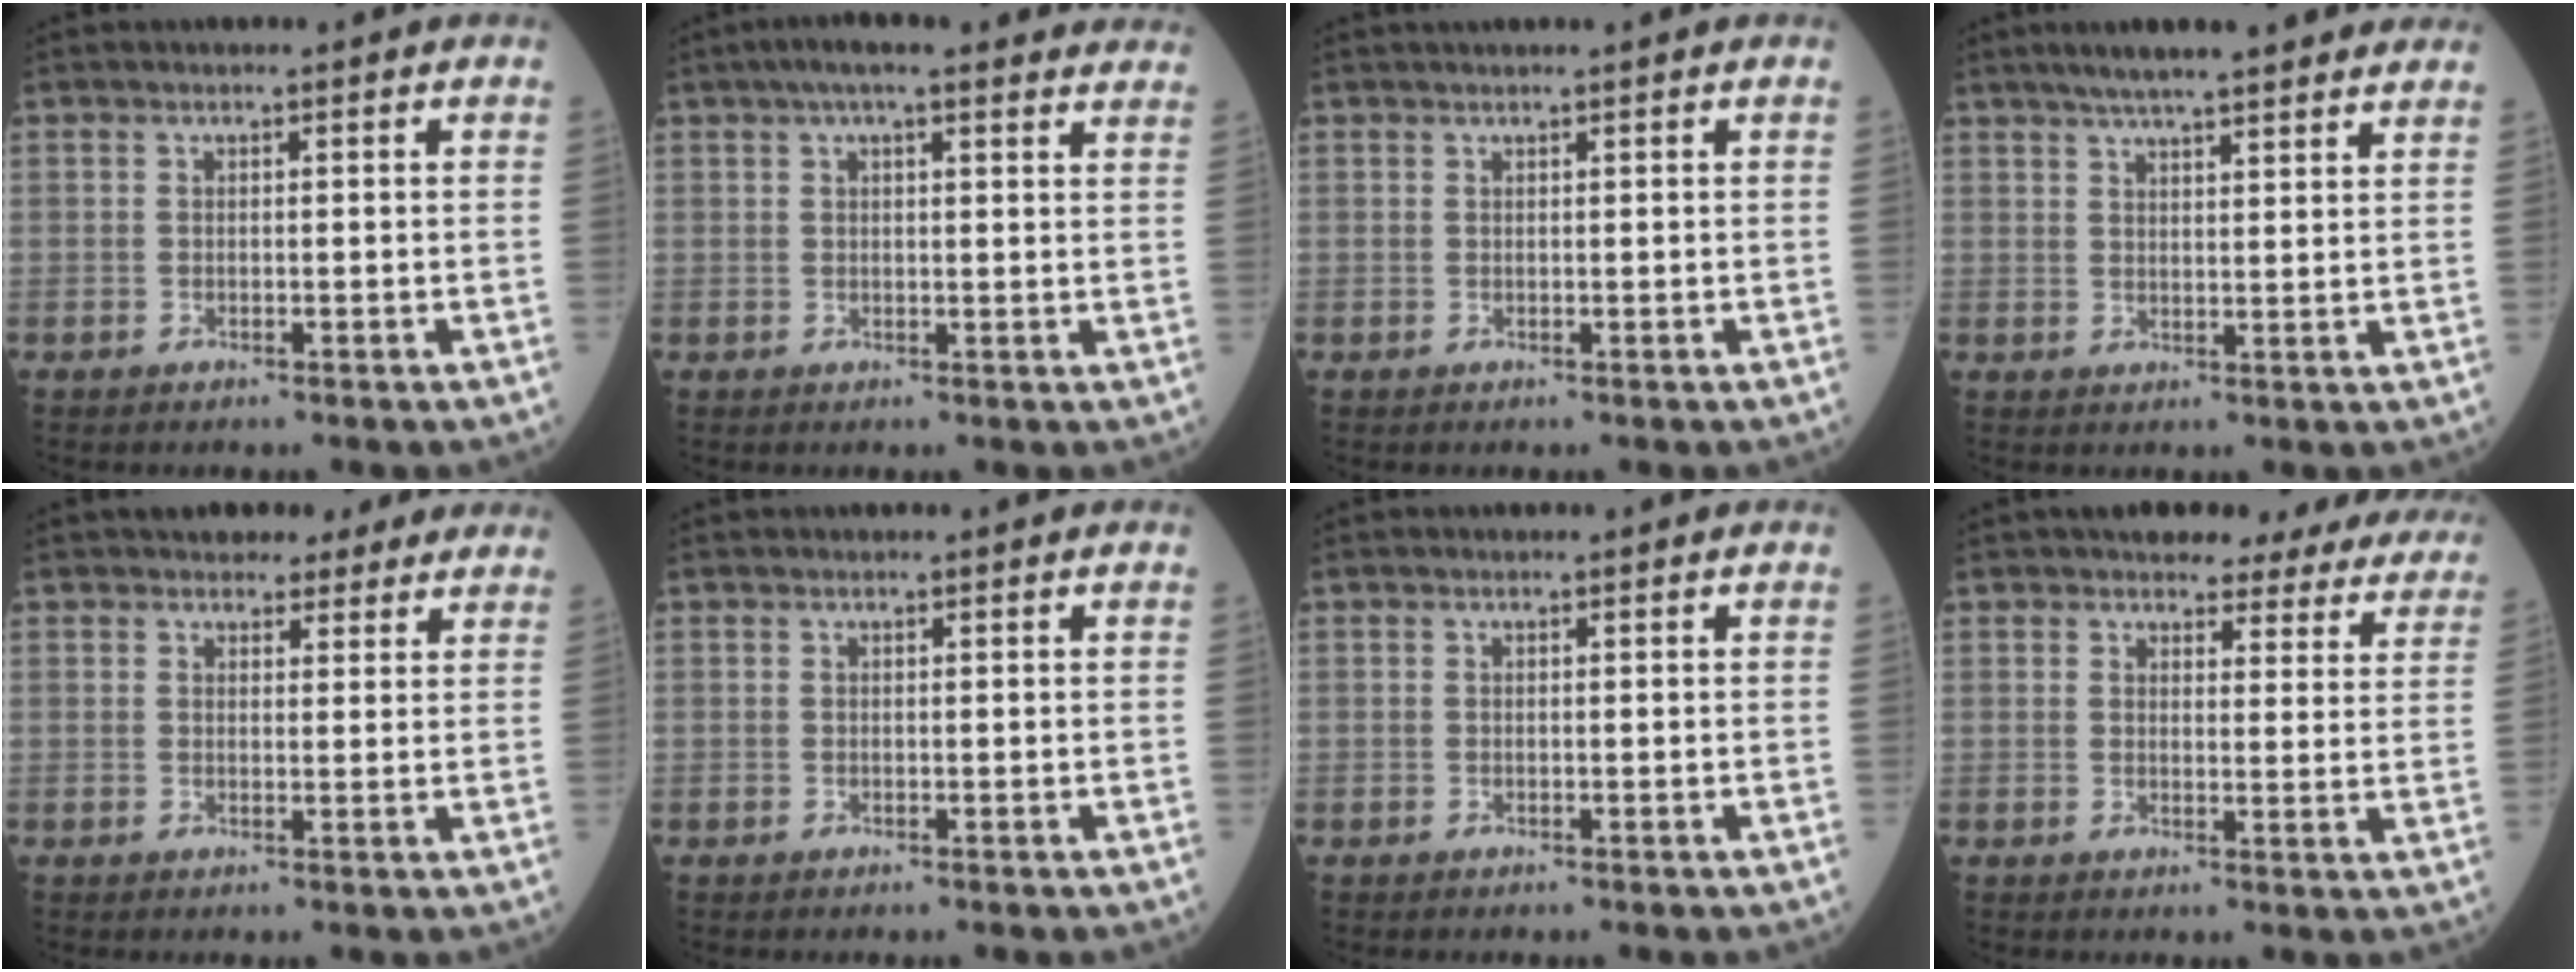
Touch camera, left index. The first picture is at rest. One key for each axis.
{"total": 13.8, "fx": 11.3, "fy": 2.6, "fz": 7.4, "tx": -0.098, "ty": 0.046, "tz": 0.138}
{"total": 1.7, "fx": 1.5, "fy": -0.4, "fz": 0.8, "tx": -0.008, "ty": 0.017, "tz": 0.030}
{"total": 12.5, "fx": 10.3, "fy": 1.6, "fz": 6.8, "tx": -0.095, "ty": 0.028, "tz": 0.137}
{"total": 6.2, "fx": 5.3, "fy": 2.7, "fz": 1.6, "tx": -0.010, "ty": 0.014, "tz": 0.062}
{"total": 0.0}
{"total": 0.0}
{"total": 16.7, "fx": 15.2, "fy": 5.0, "fz": 4.8, "tx": -0.030, "ty": -0.015, "tz": 0.152}